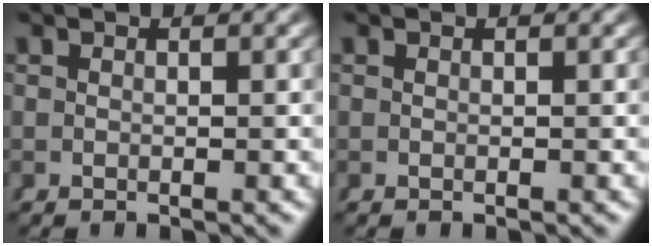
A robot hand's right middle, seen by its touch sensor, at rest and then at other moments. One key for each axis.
{"total": 0.0}